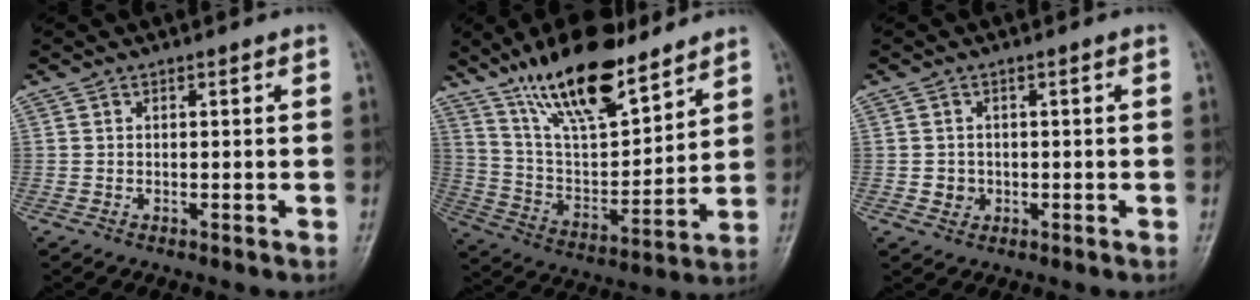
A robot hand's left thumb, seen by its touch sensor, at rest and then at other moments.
{"total": 20.0, "force": [14.3, 6.9, 12.1], "torque": [-0.172, -0.070, 0.260]}
{"total": 2.1, "force": [-0.3, 2.0, 0.6], "torque": [0.001, 0.006, -0.002]}